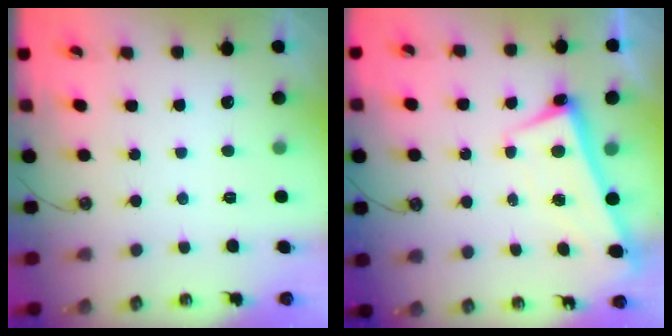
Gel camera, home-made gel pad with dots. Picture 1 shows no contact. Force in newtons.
{"total": 2.5, "press": 2.4, "slide": 0.7}